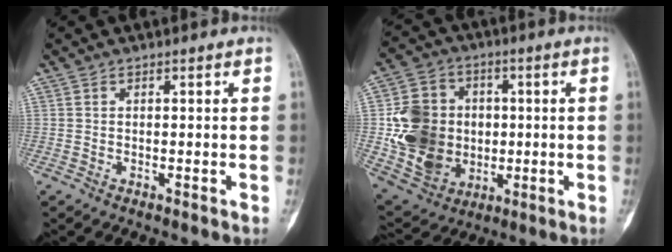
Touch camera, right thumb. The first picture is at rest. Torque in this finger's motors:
{"motor_torque": [1.82, 2.08, 0.91, -0.61, 0.19]}